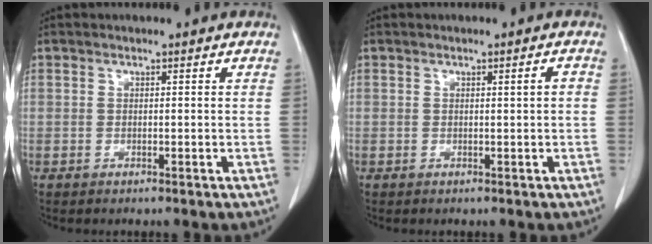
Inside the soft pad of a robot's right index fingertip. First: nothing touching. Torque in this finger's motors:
{"motor_torque": [0.26, 0.02, 0.00, 0.01]}